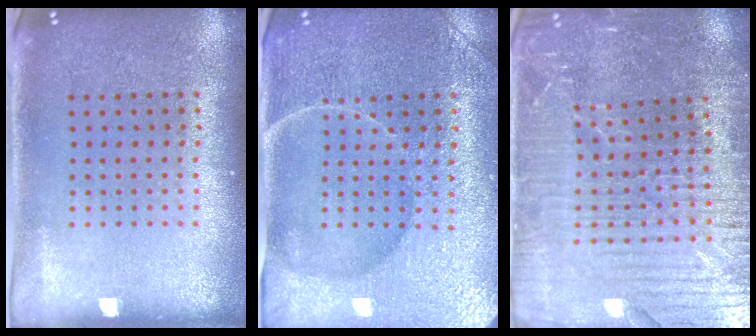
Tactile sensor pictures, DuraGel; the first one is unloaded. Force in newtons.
{"total": 4.5, "press": 4.3, "slide": 1.4}
{"total": 4.1, "press": 3.9, "slide": 1.1}